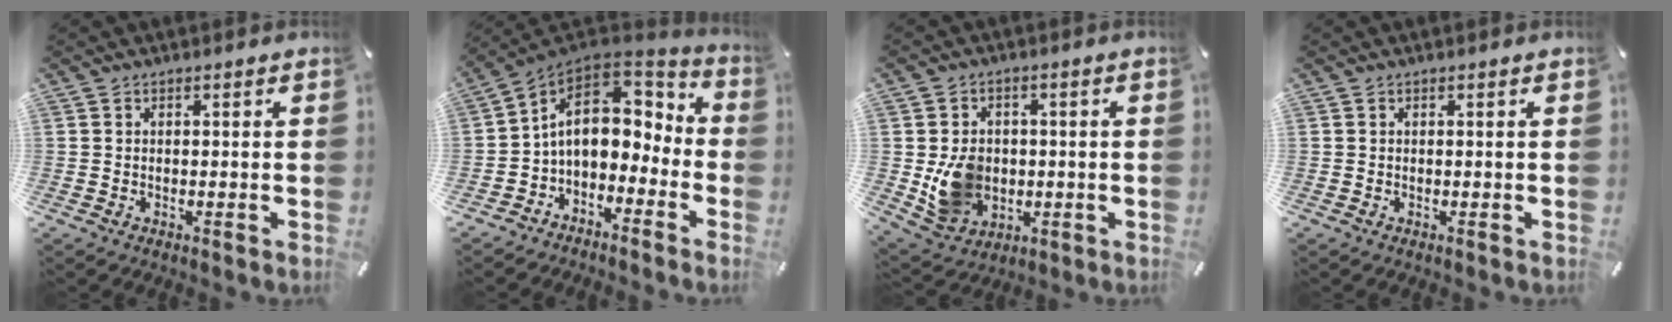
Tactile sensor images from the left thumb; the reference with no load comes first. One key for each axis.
{"total": 13.5, "fx": 1.4, "fy": 9.5, "fz": 9.6, "tx": -0.155, "ty": -0.009, "tz": 0.027}
{"total": 9.7, "fx": -0.6, "fy": 8.5, "fz": 4.6, "tx": -0.093, "ty": 0.009, "tz": -0.006}
{"total": 0.0}